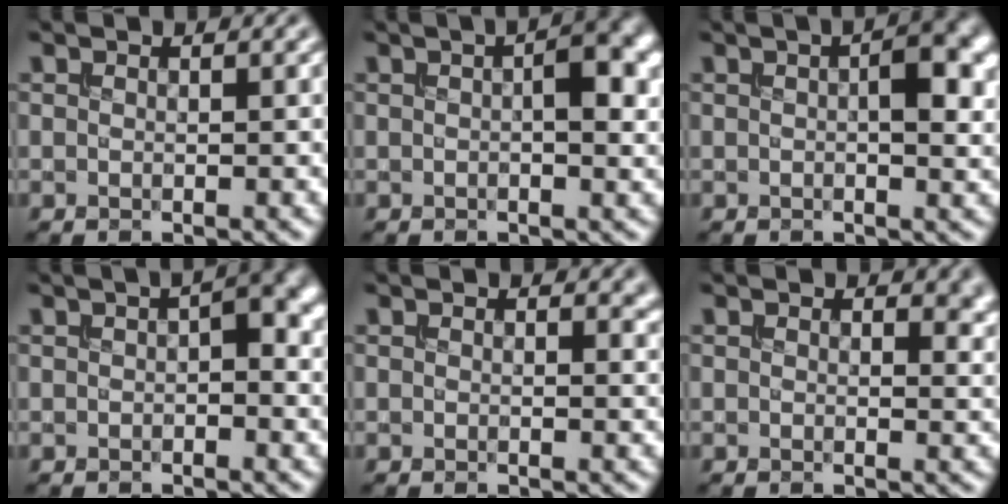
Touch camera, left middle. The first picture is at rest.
{"total": 4.0, "force": [0.6, 1.3, 3.7], "torque": [-0.054, 0.008, 0.006]}
{"total": 4.5, "force": [0.8, 1.6, 4.2], "torque": [-0.059, 0.007, 0.010]}
{"total": 3.5, "force": [0.5, 1.5, 3.1], "torque": [-0.042, 0.007, 0.004]}
{"total": 1.2, "force": [0.6, 0.8, 0.7], "torque": [-0.008, -0.004, 0.010]}
{"total": 2.2, "force": [1.1, 1.4, 1.3], "torque": [-0.016, -0.005, 0.015]}